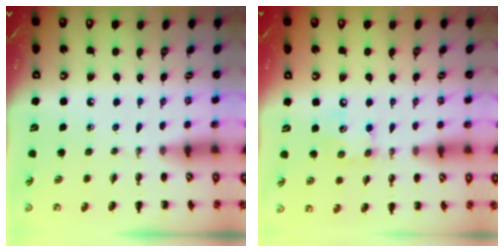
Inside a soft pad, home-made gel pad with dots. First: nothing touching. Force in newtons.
{"total": 5.6, "press": 5.6, "slide": 0.6}